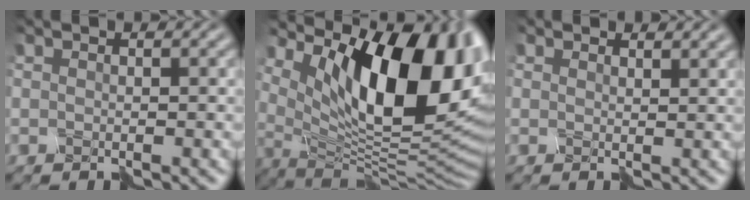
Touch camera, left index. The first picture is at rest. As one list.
[{"total": 14.3, "force": [4.8, 6.3, 11.9], "torque": [-0.159, -0.007, 0.079]}, {"total": 1.4, "force": [1.2, 0.5, 0.2], "torque": [-0.010, -0.002, 0.019]}]